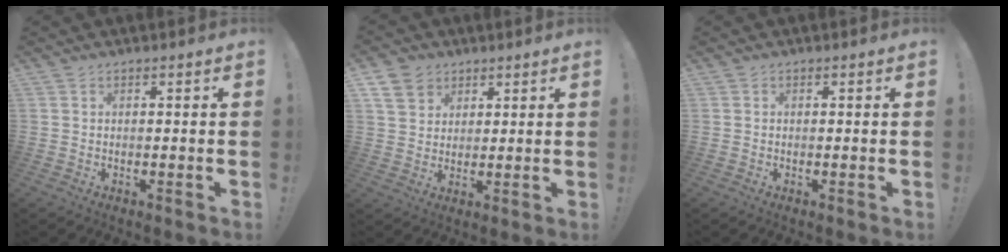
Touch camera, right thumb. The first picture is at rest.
{"total": 7.9, "force": [4.5, 6.0, 2.4], "torque": [-0.042, -0.021, 0.093]}
{"total": 0.0}